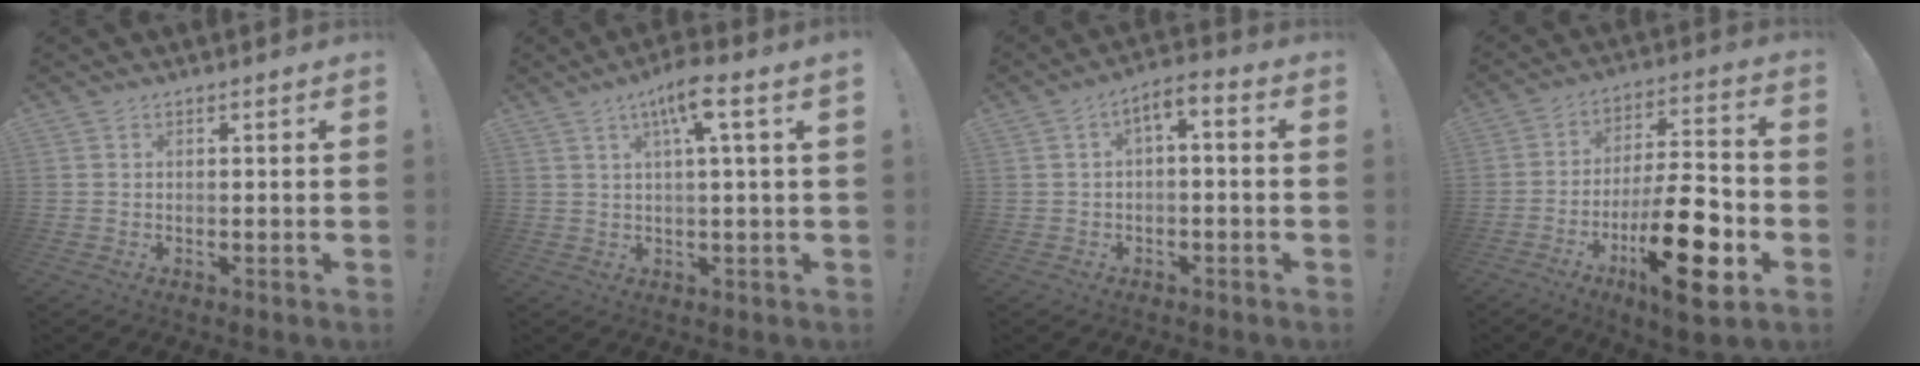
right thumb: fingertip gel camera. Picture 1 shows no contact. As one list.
[{"total": 7.7, "force": [3.0, -0.1, 7.1], "torque": [-0.118, -0.008, 0.041]}, {"total": 4.3, "force": [-0.8, 1.8, 3.9], "torque": [-0.066, 0.005, -0.014]}, {"total": 22.0, "force": [-7.9, 6.7, 19.4], "torque": [-0.303, 0.040, -0.120]}]